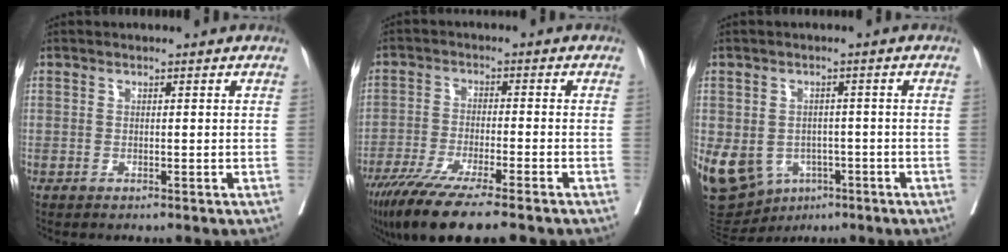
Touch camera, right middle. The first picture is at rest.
{"total": 12.9, "force": [-9.7, 0.6, 8.5], "torque": [-0.146, -0.037, -0.157]}
{"total": 15.4, "force": [-5.9, 12.2, 7.3], "torque": [-0.193, 0.006, -0.077]}